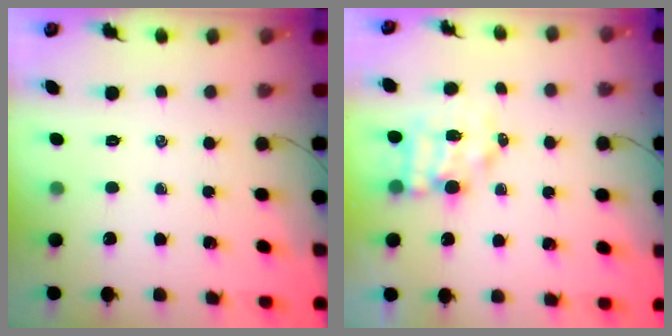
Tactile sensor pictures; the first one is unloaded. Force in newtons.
{"total": 7.3, "press": 7.2, "slide": 0.8}